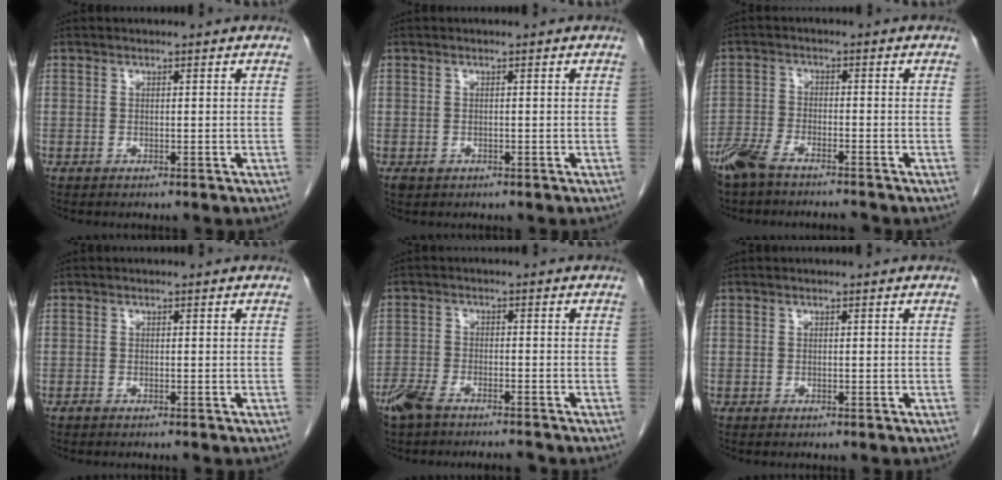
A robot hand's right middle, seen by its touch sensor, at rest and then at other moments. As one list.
[{"total": 1.1, "force": [-0.5, 0.9, 0.5], "torque": [-0.010, 0.001, -0.003]}, {"total": 6.6, "force": [-5.6, 1.3, 3.1], "torque": [-0.065, -0.010, -0.107]}, {"total": 0.7, "force": [-0.6, 0.0, 0.2], "torque": [-0.007, -0.001, -0.012]}, {"total": 6.7, "force": [-5.7, 1.6, 3.1], "torque": [-0.062, -0.008, -0.102]}, {"total": 0.0}]